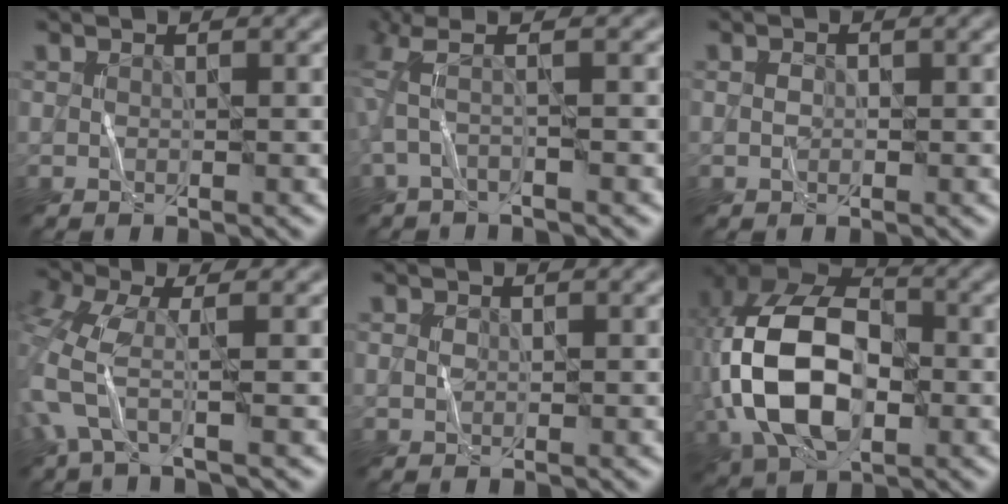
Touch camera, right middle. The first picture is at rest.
{"total": 2.7, "force": [0.1, 0.1, 2.7], "torque": [-0.063, 0.001, -0.002]}
{"total": 0.7, "force": [0.0, 0.6, 0.4], "torque": [-0.010, 0.001, 0.000]}
{"total": 4.2, "force": [-1.1, 1.1, 3.9], "torque": [-0.102, -0.007, -0.031]}
{"total": 0.5, "force": [0.1, 0.5, 0.2], "torque": [-0.005, 0.000, 0.004]}
{"total": 13.3, "force": [-1.1, 8.3, 10.3], "torque": [-0.230, 0.008, -0.028]}